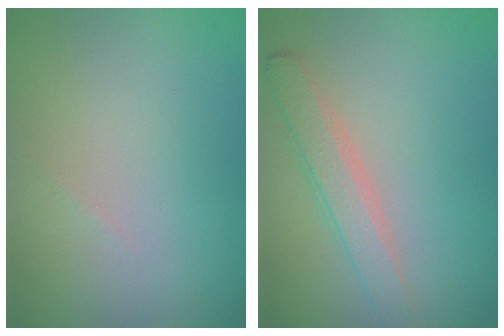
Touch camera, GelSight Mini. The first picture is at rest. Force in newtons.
{"total": 2.6, "press": 2.6, "slide": 0.1}